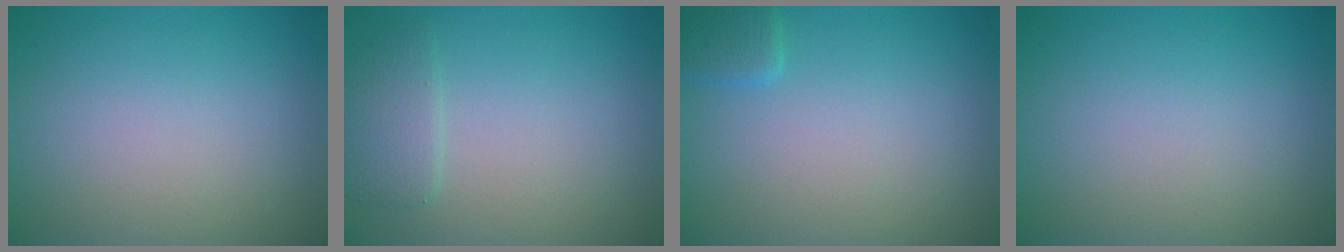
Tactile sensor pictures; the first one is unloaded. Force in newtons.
{"total": 2.0, "press": 2.0, "slide": 0.1}
{"total": 1.5, "press": 1.5, "slide": 0.1}
{"total": 0.0}